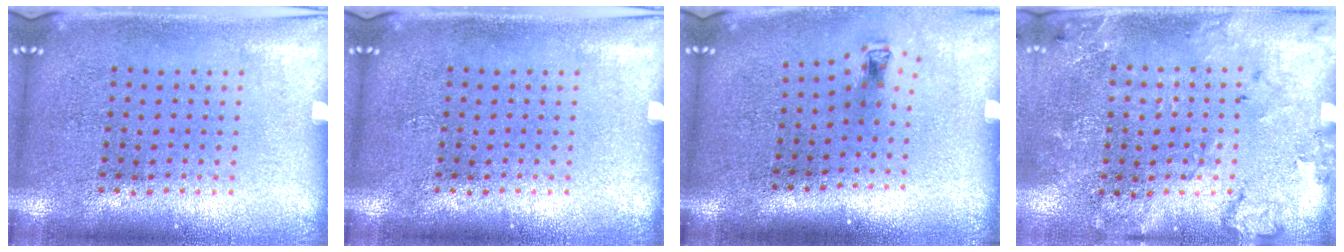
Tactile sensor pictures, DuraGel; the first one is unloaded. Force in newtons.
{"total": 0.0}
{"total": 0.6, "press": 0.3, "slide": 0.6}
{"total": 1.8, "press": 1.6, "slide": 0.7}